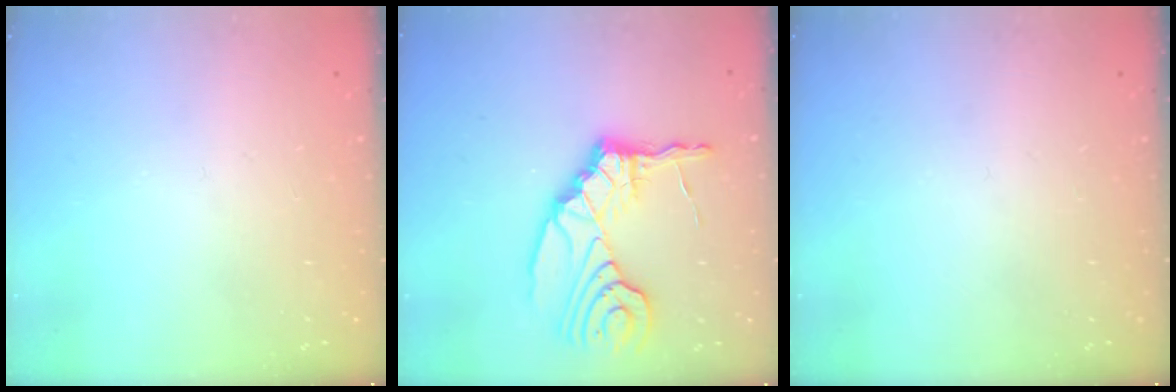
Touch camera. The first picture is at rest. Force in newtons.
{"total": 11.4, "press": 11.4, "slide": 1.1}
{"total": 0.0}